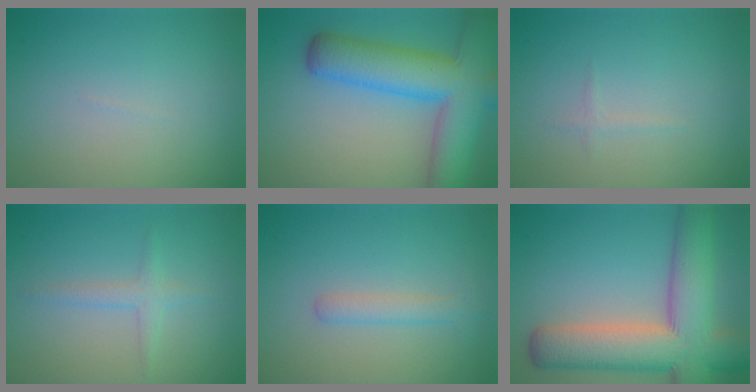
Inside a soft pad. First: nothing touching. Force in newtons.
{"total": 10.7, "press": 10.7, "slide": 0.6}
{"total": 0.6, "press": 0.6, "slide": 0.0}
{"total": 1.6, "press": 1.6, "slide": 0.1}
{"total": 1.8, "press": 1.8, "slide": 0.1}
{"total": 11.7, "press": 11.7, "slide": 0.7}